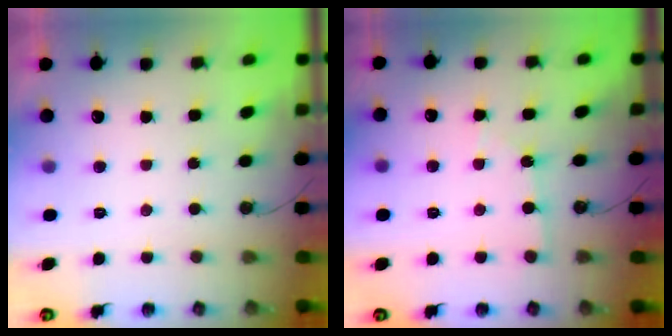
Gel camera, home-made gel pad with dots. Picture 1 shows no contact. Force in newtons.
{"total": 2.2, "press": 2.2, "slide": 0.4}